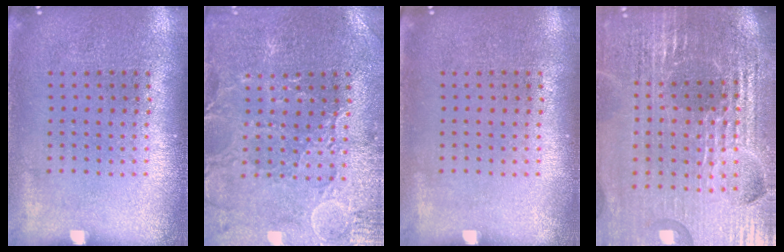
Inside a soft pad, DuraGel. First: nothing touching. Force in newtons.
{"total": 1.3, "press": 1.3, "slide": 0.4}
{"total": 0.0}
{"total": 5.9, "press": 5.3, "slide": 2.6}